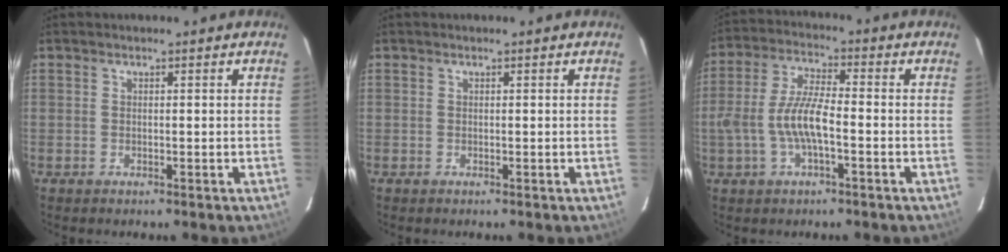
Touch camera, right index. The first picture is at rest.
{"total": 0.0}
{"total": 9.4, "force": [-2.5, 2.8, 8.6], "torque": [-0.181, 0.005, -0.046]}